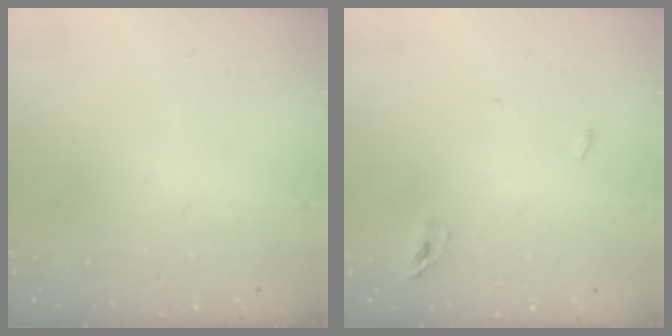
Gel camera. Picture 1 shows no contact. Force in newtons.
{"total": 6.0, "press": 2.8, "slide": 5.3}